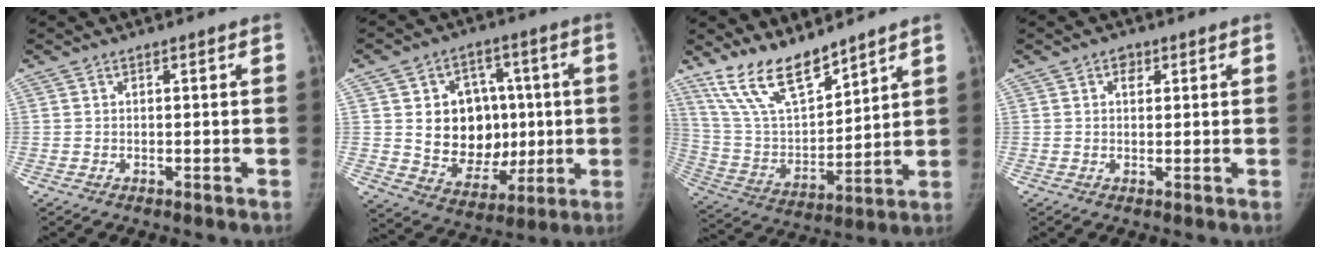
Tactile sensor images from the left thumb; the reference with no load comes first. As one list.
[{"total": 16.3, "force": [0.9, 12.8, 10.1], "torque": [-0.095, 0.004, 0.035]}, {"total": 15.0, "force": [12.0, 4.9, 7.6], "torque": [-0.118, -0.066, 0.240]}, {"total": 2.1, "force": [0.9, 1.5, 1.1], "torque": [-0.005, 0.000, 0.010]}]